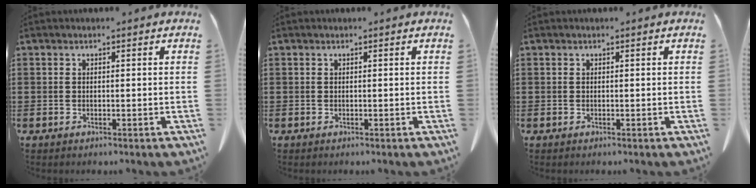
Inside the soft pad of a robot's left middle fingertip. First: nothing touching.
{"total": 0.0}
{"total": 0.0}